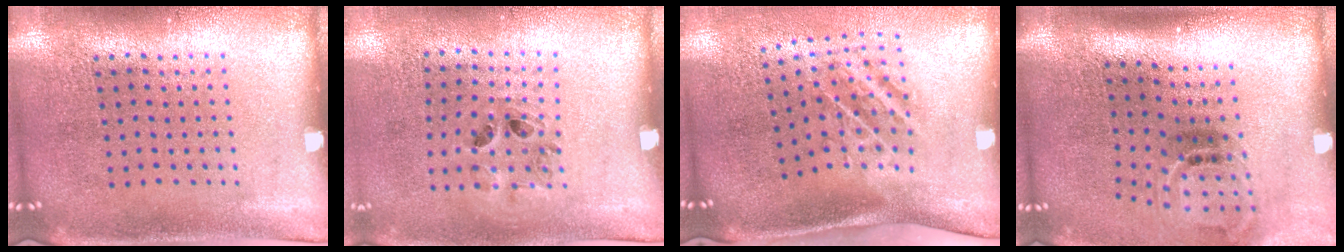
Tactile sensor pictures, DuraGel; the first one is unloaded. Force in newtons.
{"total": 1.0, "press": 0.8, "slide": 0.5}
{"total": 2.0, "press": 1.2, "slide": 1.6}
{"total": 1.7, "press": 1.0, "slide": 1.3}